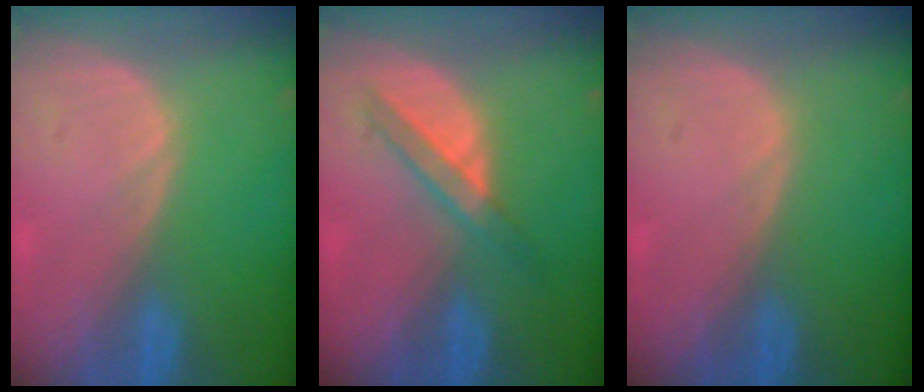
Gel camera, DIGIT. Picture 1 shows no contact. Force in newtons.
{"total": 4.2, "press": 4.1, "slide": 1.2}
{"total": 0.0}